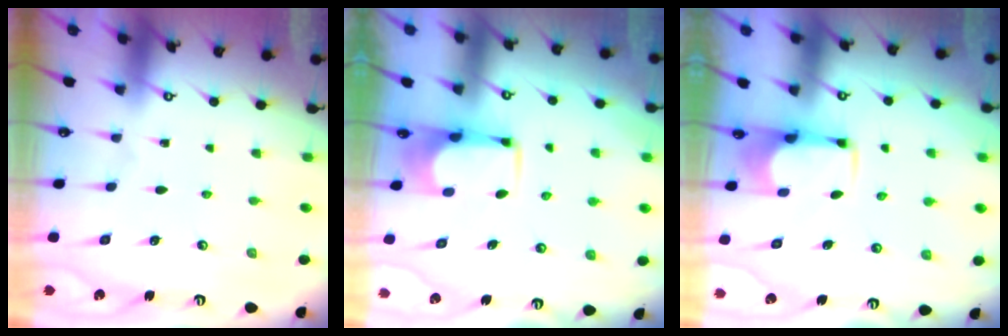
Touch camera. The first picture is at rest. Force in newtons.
{"total": 0.0}
{"total": 2.6, "press": 2.4, "slide": 1.1}